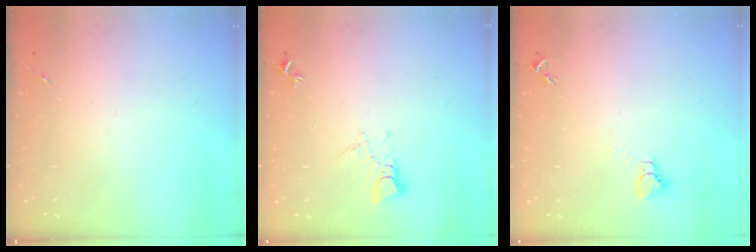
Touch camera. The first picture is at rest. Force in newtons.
{"total": 5.2, "press": 5.2, "slide": 0.3}
{"total": 2.7, "press": 2.7, "slide": 0.1}